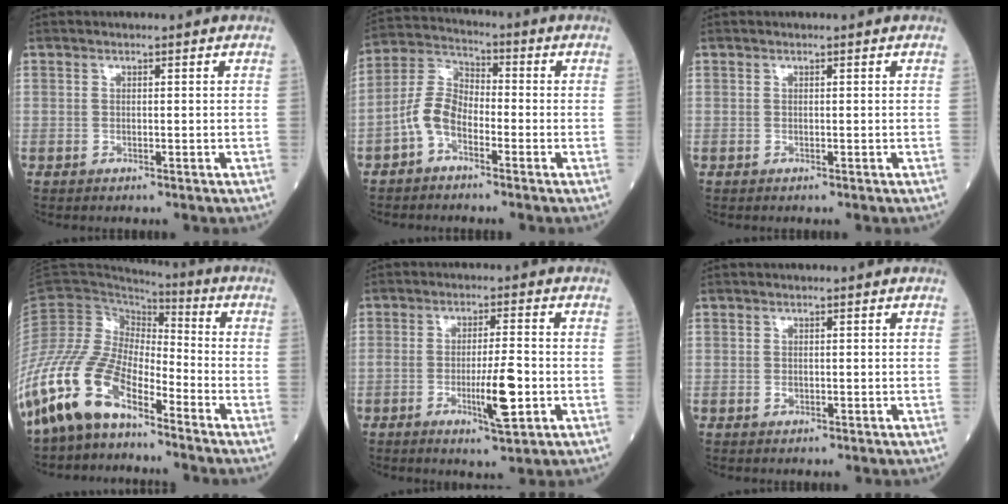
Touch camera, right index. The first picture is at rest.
{"total": 6.7, "force": [-3.1, 3.8, 4.6], "torque": [-0.107, 0.020, -0.070]}
{"total": 0.0}
{"total": 14.5, "force": [-10.4, 5.5, 8.5], "torque": [-0.195, 0.012, -0.208]}
{"total": 6.9, "force": [-2.0, 0.7, 6.6], "torque": [-0.110, -0.009, -0.030]}
{"total": 0.6, "force": [-0.1, 0.5, 0.4], "torque": [-0.007, 0.001, -0.003]}